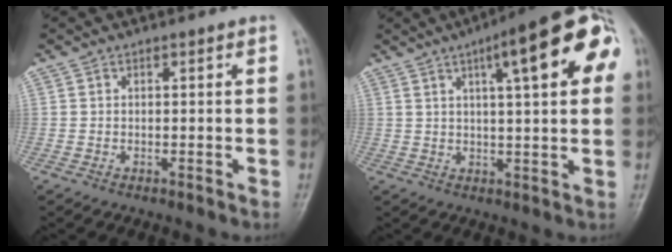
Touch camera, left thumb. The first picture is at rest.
{"total": 16.2, "force": [5.7, 4.0, 14.6], "torque": [-0.178, 0.016, 0.068]}